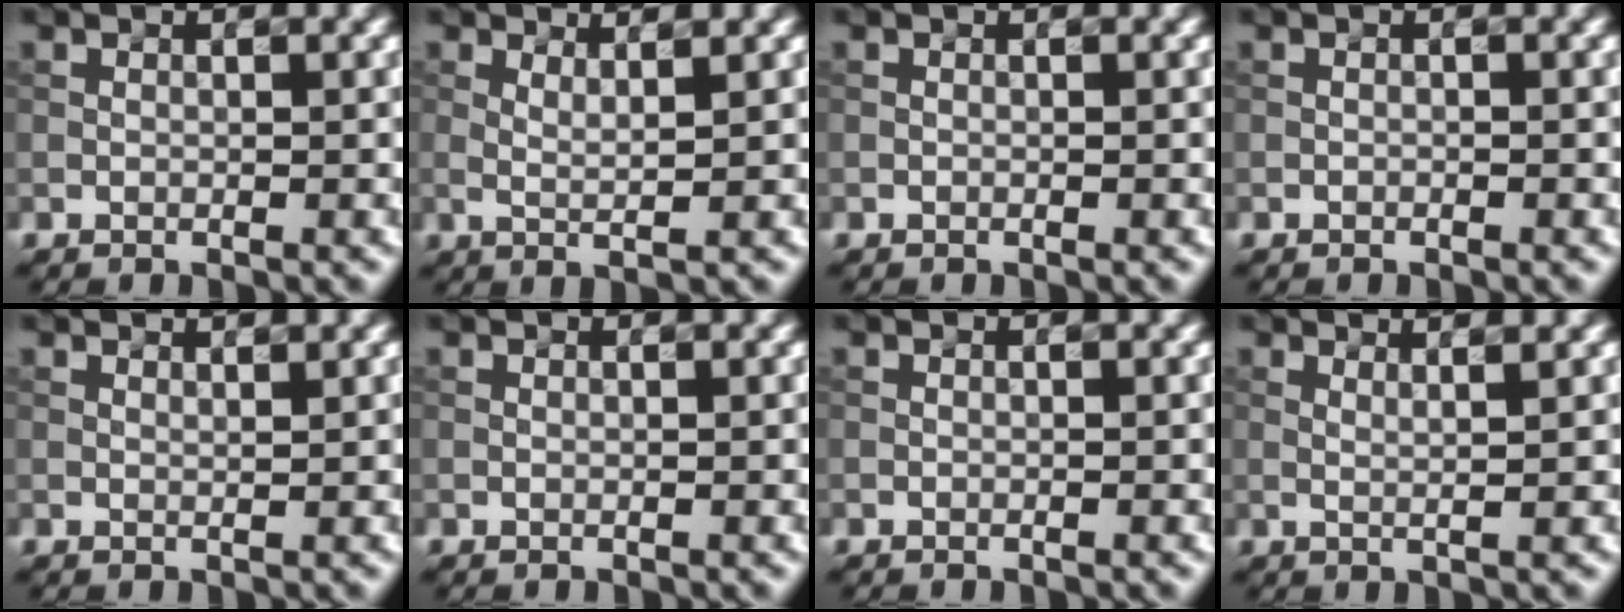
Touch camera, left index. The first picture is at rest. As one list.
[{"total": 2.1, "force": [1.0, 0.4, 1.8], "torque": [-0.028, -0.005, 0.014]}, {"total": 0.0}, {"total": 0.0}, {"total": 1.0, "force": [0.9, 0.1, 0.4], "torque": [-0.006, -0.001, 0.013]}, {"total": 0.0}, {"total": 0.0}, {"total": 2.7, "force": [1.6, 0.8, 2.0], "torque": [-0.024, 0.006, 0.002]}]